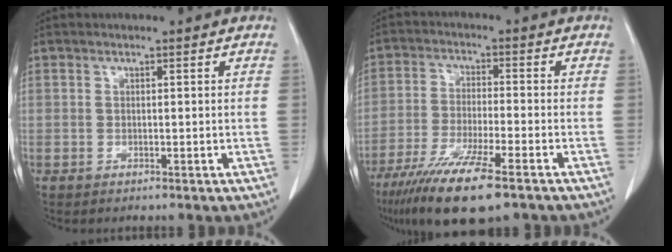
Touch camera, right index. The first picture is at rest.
{"total": 13.3, "force": [-8.8, 1.5, 9.8], "torque": [-0.182, -0.038, -0.151]}